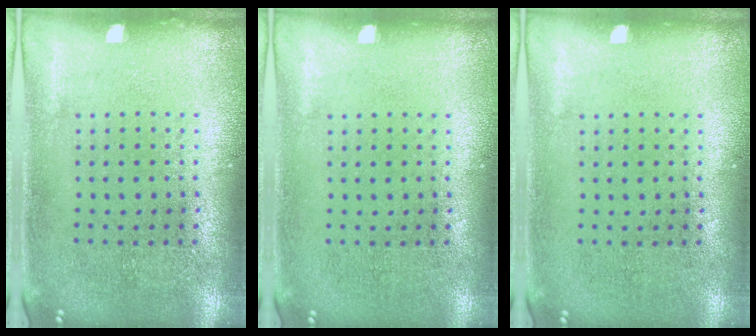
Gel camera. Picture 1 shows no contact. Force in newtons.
{"total": 0.0}
{"total": 0.0}